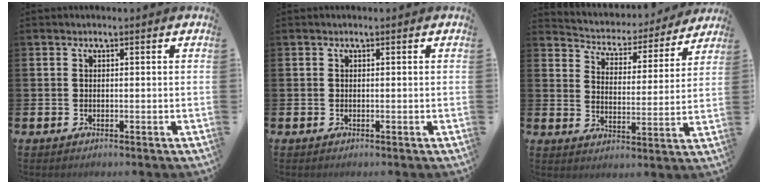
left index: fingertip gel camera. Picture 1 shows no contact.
{"total": 0.0}
{"total": 4.5, "force": [4.3, 1.4, 0.3], "torque": [-0.033, -0.039, 0.067]}